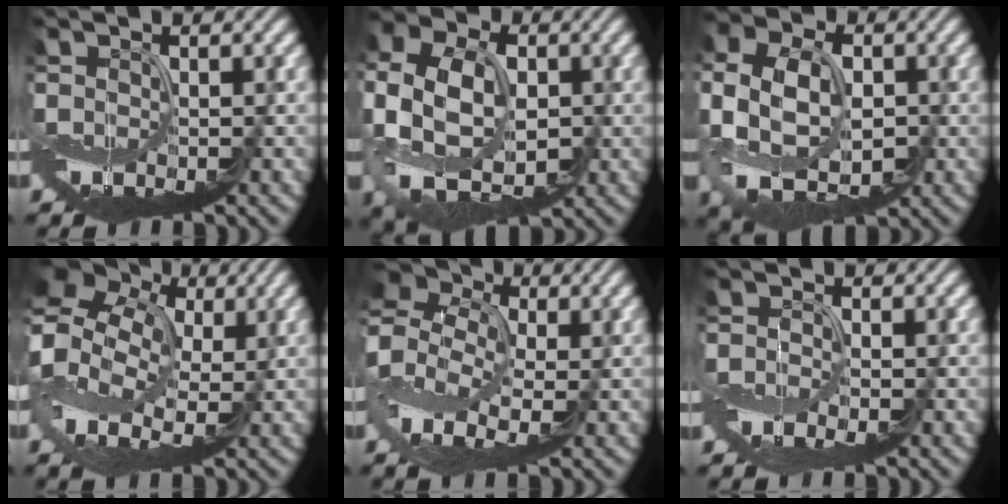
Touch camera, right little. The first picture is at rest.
{"total": 10.3, "force": [-0.8, 7.5, 6.9], "torque": [-0.171, 0.000, -0.012]}
{"total": 8.9, "force": [-1.0, 6.6, 6.0], "torque": [-0.148, 0.001, -0.020]}
{"total": 10.3, "force": [1.8, 7.3, 7.1], "torque": [-0.172, 0.010, 0.035]}
{"total": 6.9, "force": [-0.5, 4.6, 5.1], "torque": [-0.136, 0.013, -0.030]}
{"total": 1.5, "force": [-1.1, 0.5, 0.8], "torque": [-0.021, -0.002, -0.027]}